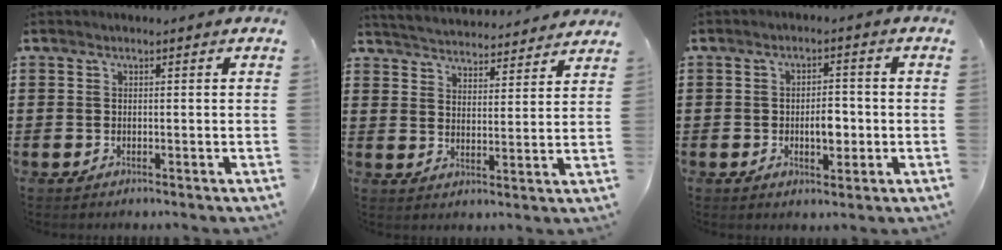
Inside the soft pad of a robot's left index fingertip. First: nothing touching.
{"total": 4.3, "force": [4.3, -0.3, -0.2], "torque": [-0.017, -0.031, 0.073]}
{"total": 4.1, "force": [-0.6, 2.0, 3.5], "torque": [-0.051, -0.002, -0.018]}